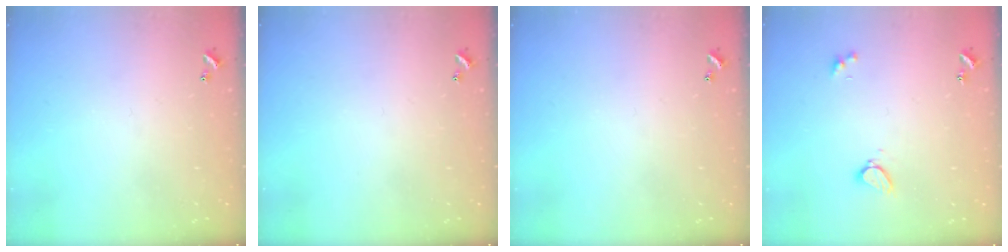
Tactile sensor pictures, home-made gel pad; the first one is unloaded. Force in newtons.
{"total": 0.0}
{"total": 0.0}
{"total": 2.7, "press": 2.7, "slide": 0.2}